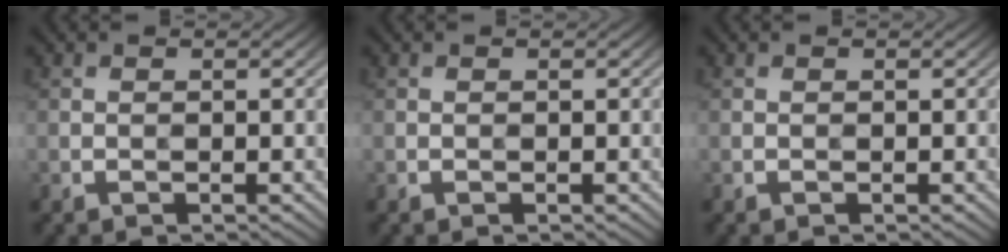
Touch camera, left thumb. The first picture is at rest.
{"total": 0.0}
{"total": 0.0}